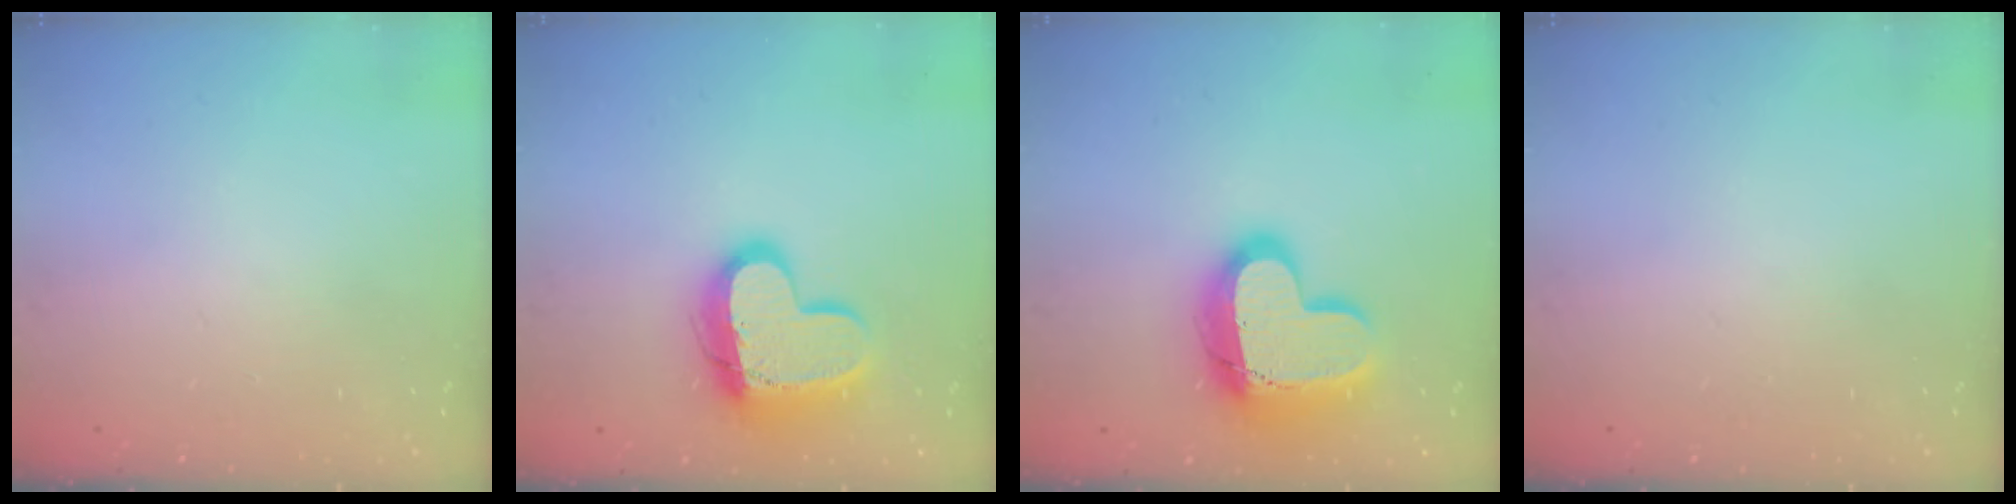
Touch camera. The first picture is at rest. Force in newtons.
{"total": 16.3, "press": 16.3, "slide": 1.3}
{"total": 23.1, "press": 23.0, "slide": 1.7}
{"total": 0.0}